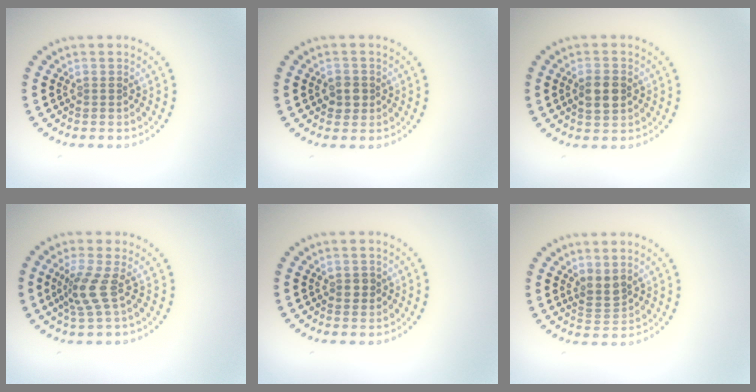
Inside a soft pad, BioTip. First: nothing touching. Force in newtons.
{"total": 1.6, "press": 1.6, "slide": 0.5}
{"total": 2.7, "press": 2.7, "slide": 0.1}
{"total": 2.8, "press": 2.0, "slide": 2.0}
{"total": 1.3, "press": 1.3, "slide": 0.2}
{"total": 1.9, "press": 1.6, "slide": 1.0}